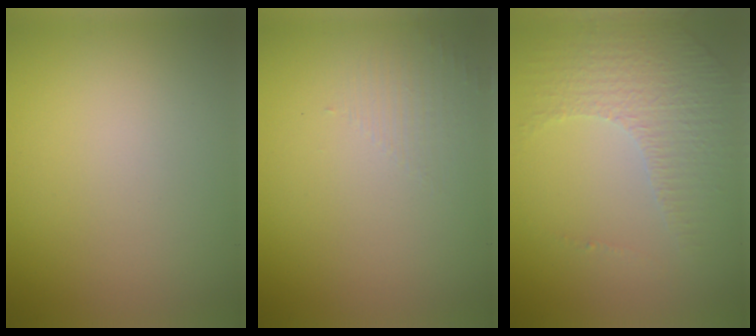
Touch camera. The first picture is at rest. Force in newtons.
{"total": 1.3, "press": 0.1, "slide": 1.3}
{"total": 4.4, "press": 3.0, "slide": 3.3}